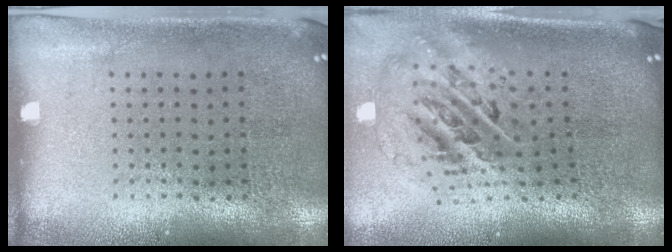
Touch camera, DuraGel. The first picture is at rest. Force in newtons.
{"total": 2.7, "press": 1.9, "slide": 2.0}